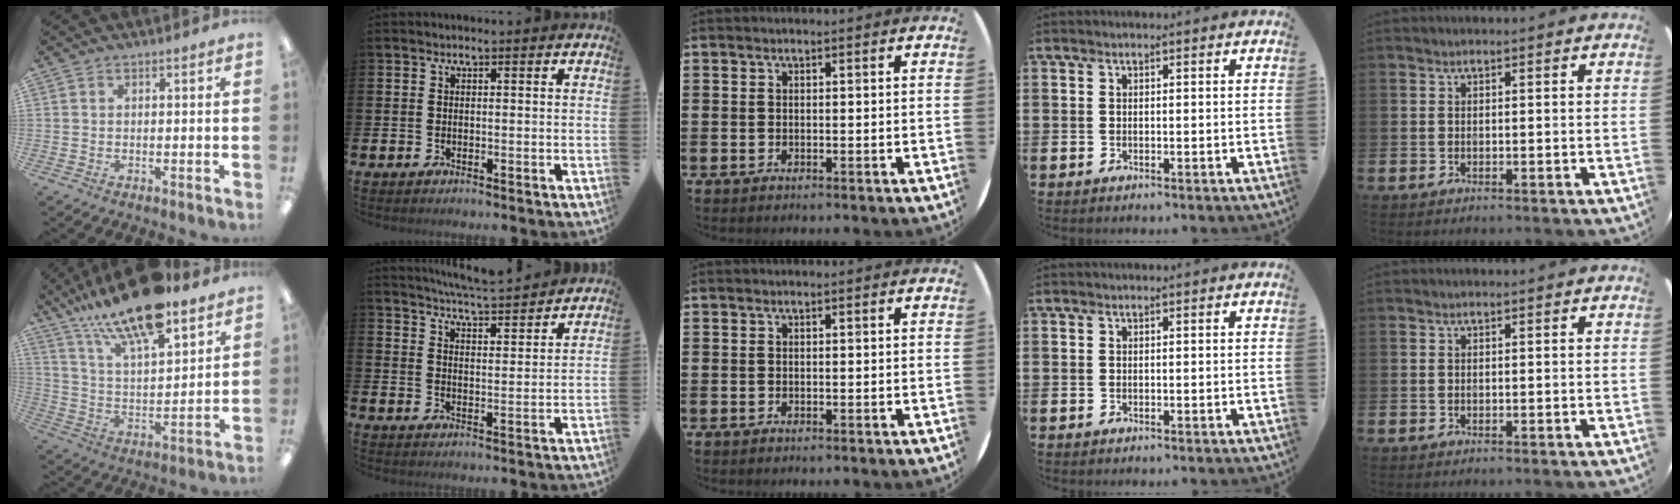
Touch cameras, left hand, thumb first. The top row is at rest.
{"thumb": {"total": 19.5, "force": [15.2, 5.8, 10.7], "torque": [-0.194, -0.093, 0.262]}, "index": {"total": 5.8, "force": [5.8, -0.2, 0.6], "torque": [-0.024, -0.039, 0.102]}}